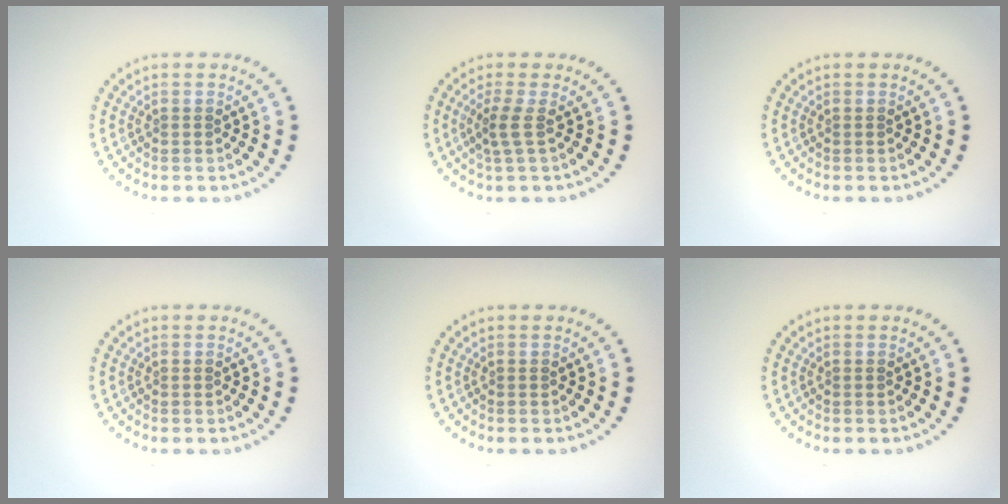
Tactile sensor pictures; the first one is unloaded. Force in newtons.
{"total": 1.9, "press": 1.3, "slide": 1.4}
{"total": 0.0}
{"total": 0.0}
{"total": 0.0}
{"total": 0.0}